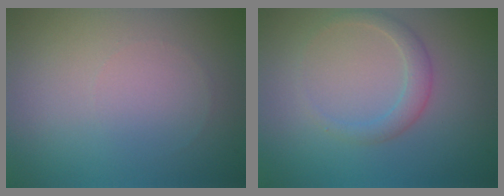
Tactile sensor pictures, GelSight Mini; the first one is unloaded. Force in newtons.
{"total": 1.9, "press": 1.9, "slide": 0.1}